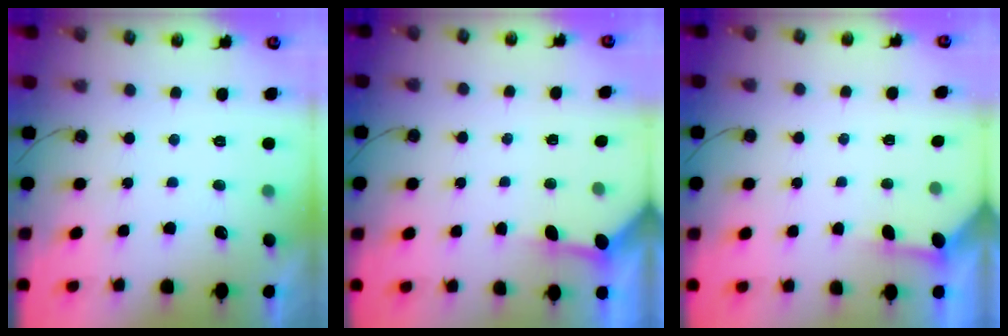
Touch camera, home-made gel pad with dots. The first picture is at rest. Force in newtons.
{"total": 3.6, "press": 3.5, "slide": 0.5}
{"total": 2.4, "press": 2.4, "slide": 0.4}